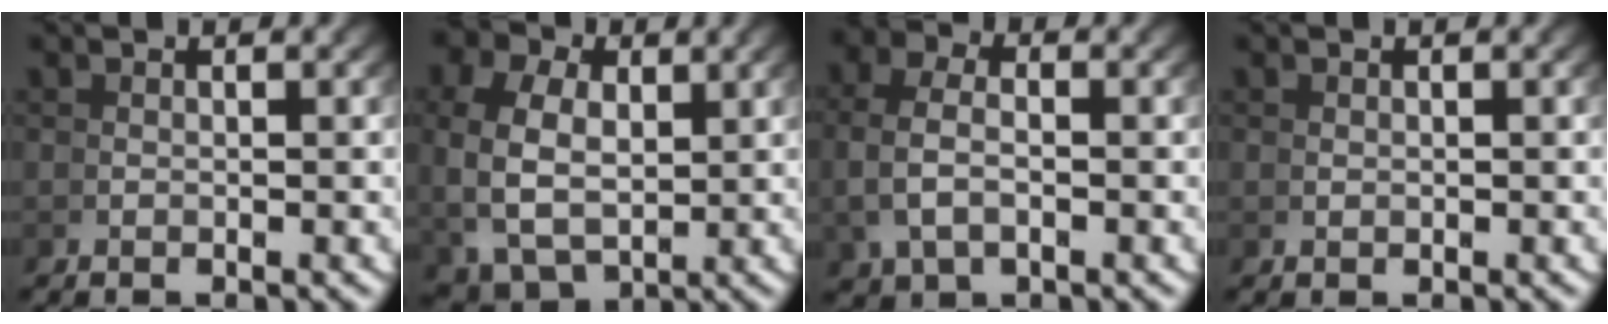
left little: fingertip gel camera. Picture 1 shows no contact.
{"total": 7.3, "force": [0.9, 5.6, 4.6], "torque": [-0.105, -0.024, 0.028]}
{"total": 2.9, "force": [0.2, 1.6, 2.4], "torque": [-0.060, -0.006, 0.014]}
{"total": 0.5, "force": [0.3, -0.4, -0.1], "torque": [-0.001, -0.005, 0.013]}